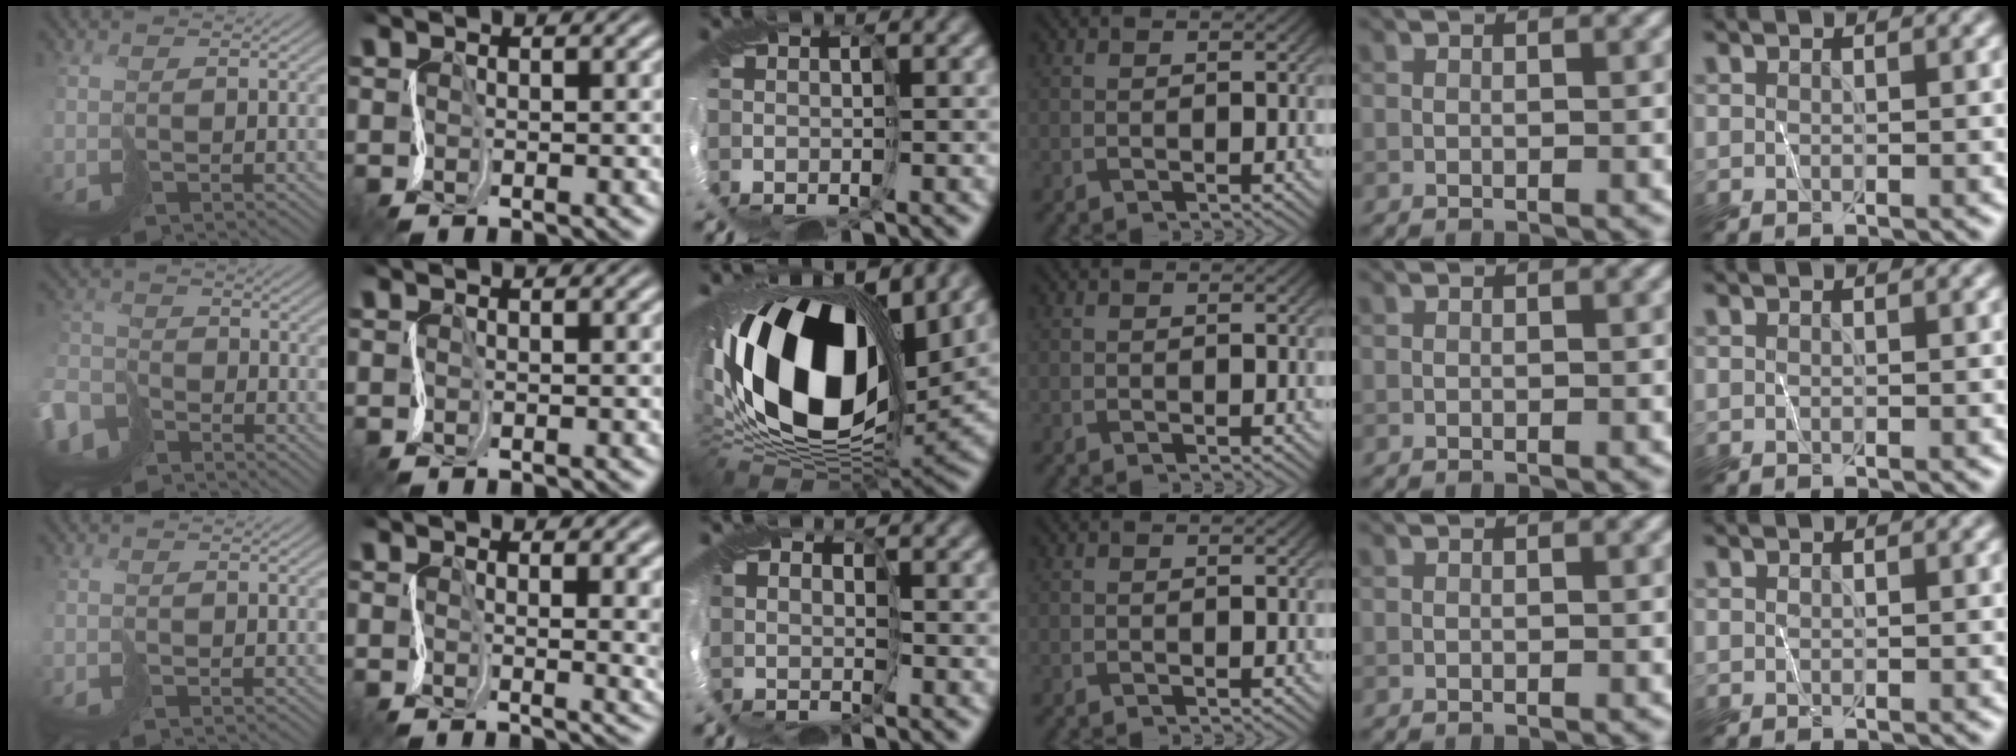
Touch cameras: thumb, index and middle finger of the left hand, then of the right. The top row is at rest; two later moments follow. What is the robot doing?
{"motion": "cut", "object": "bubble wrap"}